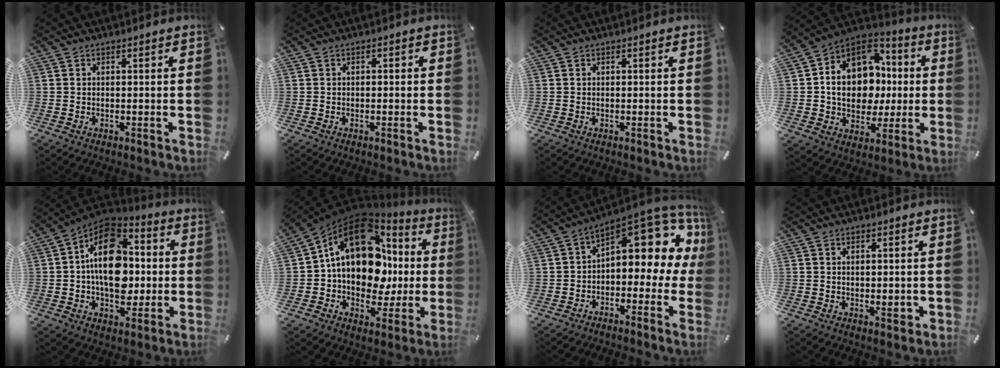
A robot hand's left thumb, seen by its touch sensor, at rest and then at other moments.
{"total": 0.8, "force": [-0.5, 0.5, 0.5], "torque": [-0.010, 0.003, -0.011]}
{"total": 0.0}
{"total": 16.2, "force": [0.7, 13.4, 9.2], "torque": [-0.167, -0.008, 0.019]}
{"total": 19.5, "force": [-0.2, 13.1, 14.5], "torque": [-0.242, 0.003, -0.006]}
{"total": 19.3, "force": [4.0, 13.4, 13.4], "torque": [-0.210, -0.023, 0.066]}
{"total": 13.2, "force": [5.8, 7.0, 9.6], "torque": [-0.120, -0.052, 0.097]}
{"total": 1.9, "force": [0.1, 1.1, 1.6], "torque": [-0.023, -0.002, 0.001]}